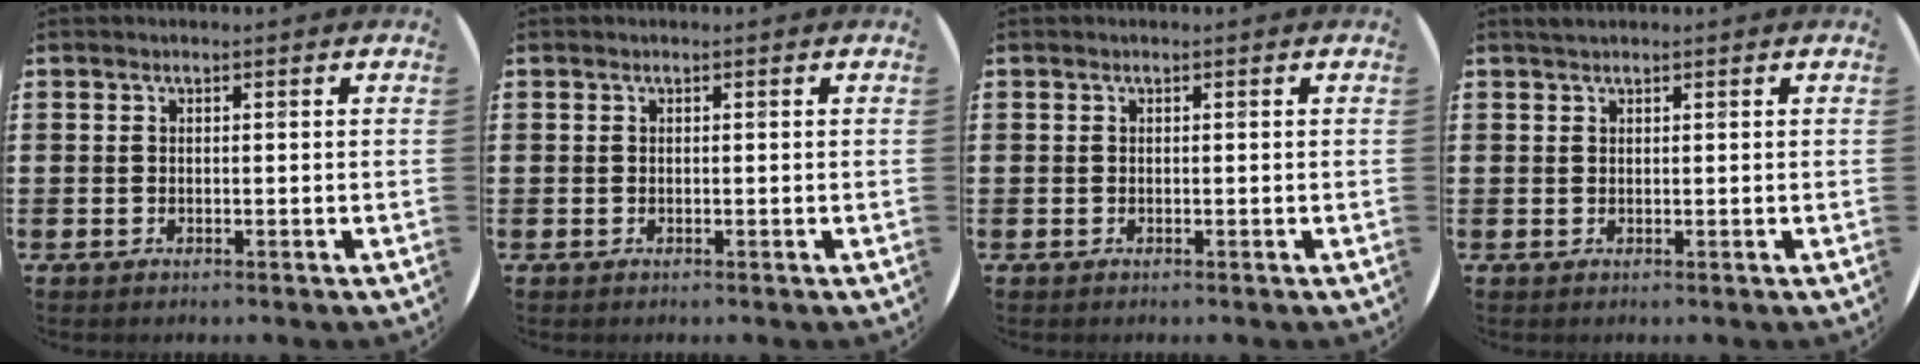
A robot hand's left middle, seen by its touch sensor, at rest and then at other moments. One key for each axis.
{"total": 0.0}
{"total": 0.0}
{"total": 0.7, "fx": 0.7, "fy": 0.0, "fz": 0.1, "tx": -0.003, "ty": 0.001, "tz": 0.014}